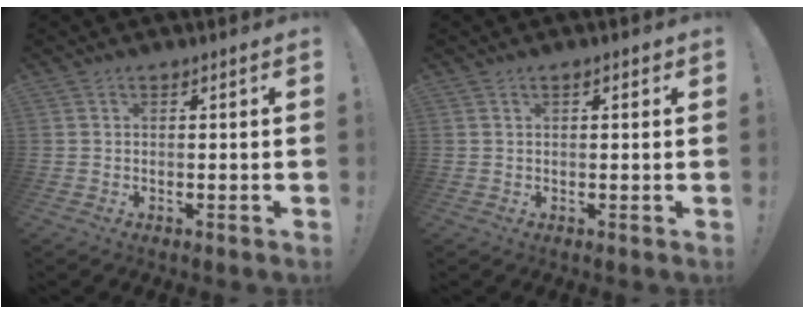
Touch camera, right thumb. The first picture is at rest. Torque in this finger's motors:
{"motor_torque": [0.19, 0.04, 0.04, 0.02, -0.03]}